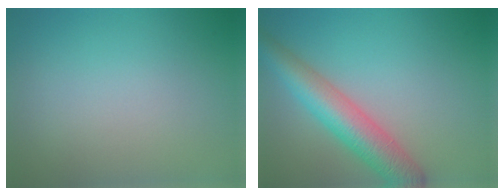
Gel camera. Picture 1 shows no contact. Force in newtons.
{"total": 6.1, "press": 6.1, "slide": 0.2}